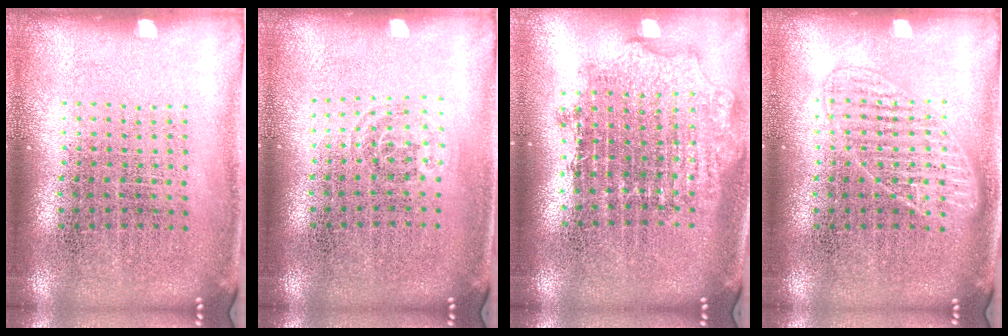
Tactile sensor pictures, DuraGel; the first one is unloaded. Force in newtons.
{"total": 0.8, "press": 0.5, "slide": 0.6}
{"total": 1.9, "press": 1.5, "slide": 1.1}
{"total": 2.3, "press": 2.2, "slide": 0.3}